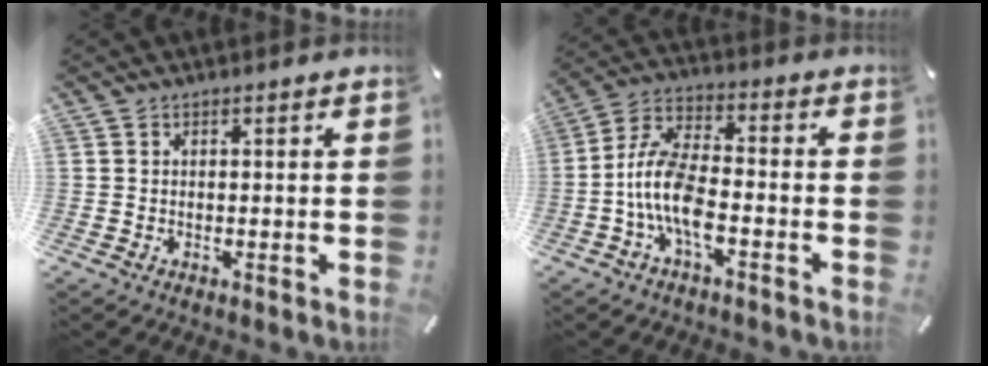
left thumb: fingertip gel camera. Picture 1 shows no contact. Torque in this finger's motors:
{"motor_torque": [0.18, 2.01, 1.53, 0.50, 0.22]}